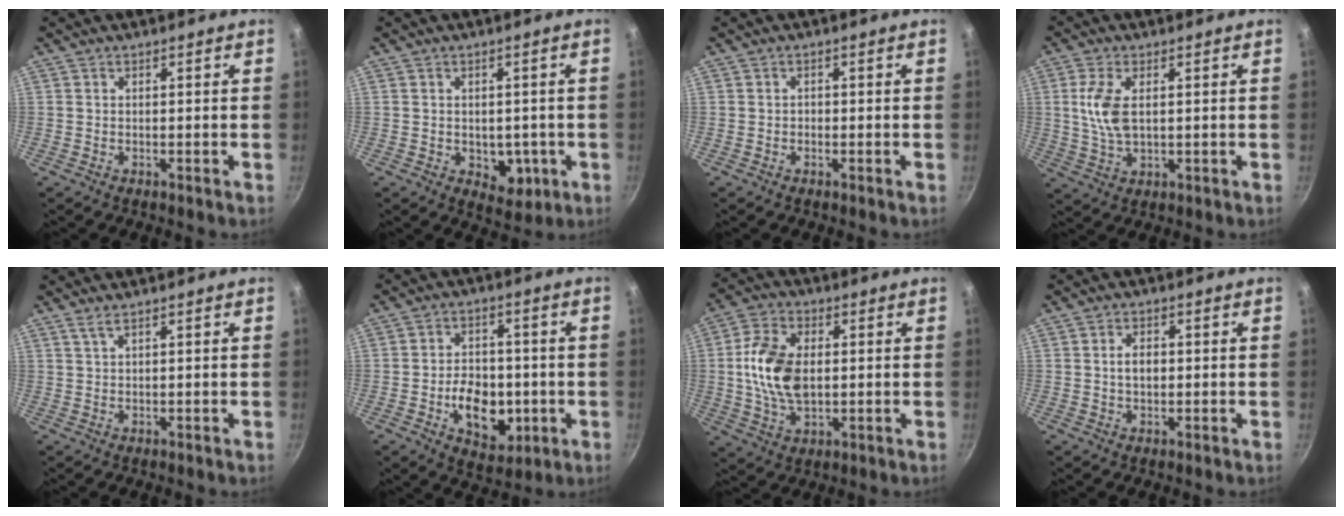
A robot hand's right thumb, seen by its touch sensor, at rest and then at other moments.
{"total": 6.2, "force": [-1.2, 4.5, 4.1], "torque": [-0.020, -0.003, -0.009]}
{"total": 0.6, "force": [-0.2, 0.5, 0.4], "torque": [-0.007, 0.000, -0.002]}
{"total": 7.5, "force": [1.4, 3.7, 6.3], "torque": [-0.130, -0.004, 0.031]}
{"total": 1.6, "force": [1.1, 0.0, 1.2], "torque": [-0.027, -0.004, 0.027]}
{"total": 12.1, "force": [-2.7, 8.3, 8.4], "torque": [-0.095, 0.009, -0.033]}
{"total": 12.3, "force": [0.7, 7.5, 9.7], "torque": [-0.173, 0.004, 0.011]}
{"total": 3.4, "force": [0.3, 2.1, 2.6], "torque": [-0.034, 0.004, 0.004]}